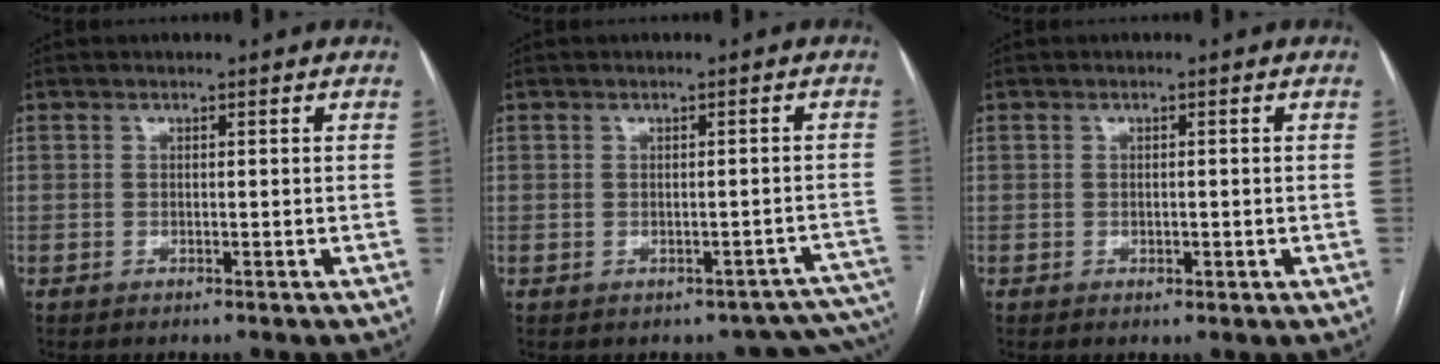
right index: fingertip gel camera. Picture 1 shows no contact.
{"total": 7.2, "force": [-5.6, 4.4, 1.1], "torque": [0.017, 0.042, -0.049]}
{"total": 1.1, "force": [-0.2, 0.8, 0.7], "torque": [-0.008, 0.000, 0.003]}